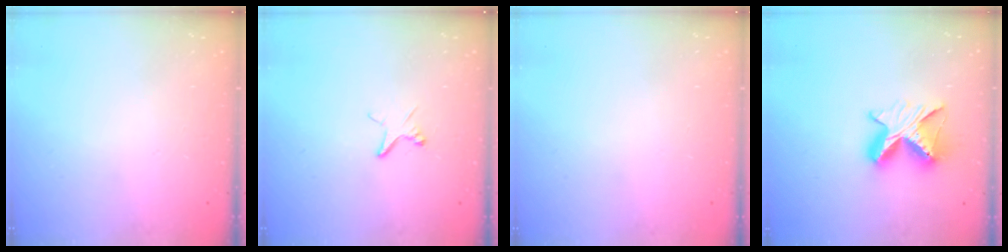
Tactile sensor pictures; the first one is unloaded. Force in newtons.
{"total": 3.6, "press": 3.6, "slide": 0.3}
{"total": 0.0}
{"total": 9.3, "press": 9.3, "slide": 0.9}